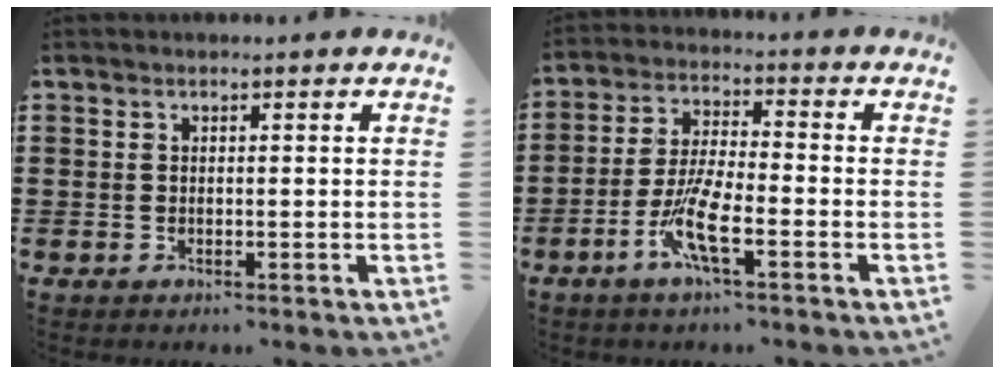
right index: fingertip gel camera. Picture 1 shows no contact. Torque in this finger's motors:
{"motor_torque": [1.09, 1.05, 0.31, 0.12]}